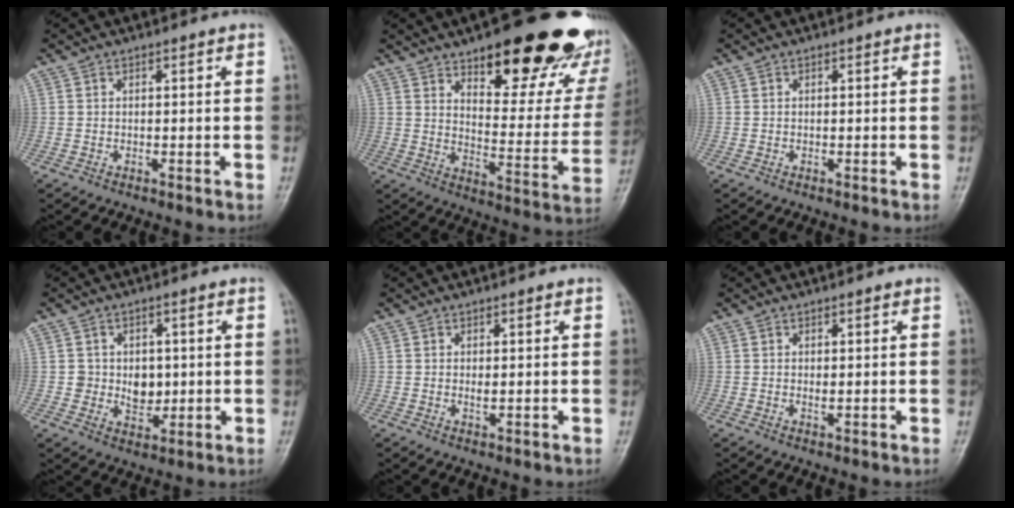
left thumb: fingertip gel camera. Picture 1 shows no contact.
{"total": 27.4, "force": [17.9, 10.1, 18.1], "torque": [-0.191, -0.088, 0.244]}
{"total": 0.0}
{"total": 5.6, "force": [0.3, 4.6, 3.2], "torque": [-0.018, -0.003, 0.012]}
{"total": 1.3, "force": [0.4, 0.6, 1.1], "torque": [-0.017, -0.004, 0.009]}
{"total": 1.1, "force": [0.4, 0.5, 0.9], "torque": [-0.015, -0.003, 0.009]}